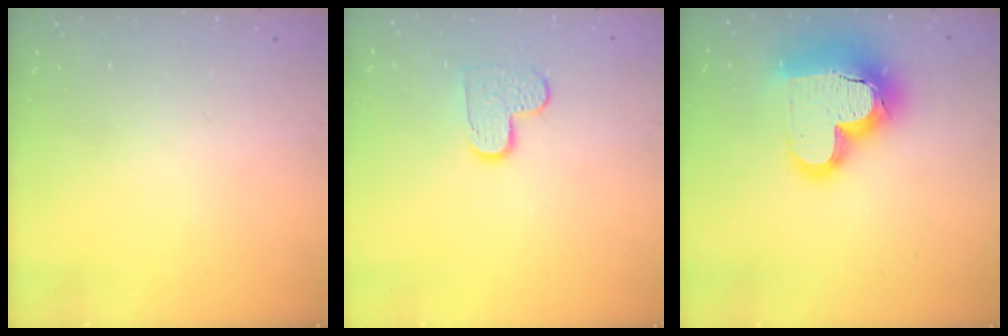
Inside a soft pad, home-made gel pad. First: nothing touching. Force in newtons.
{"total": 7.4, "press": 7.4, "slide": 0.5}
{"total": 21.2, "press": 21.1, "slide": 1.7}